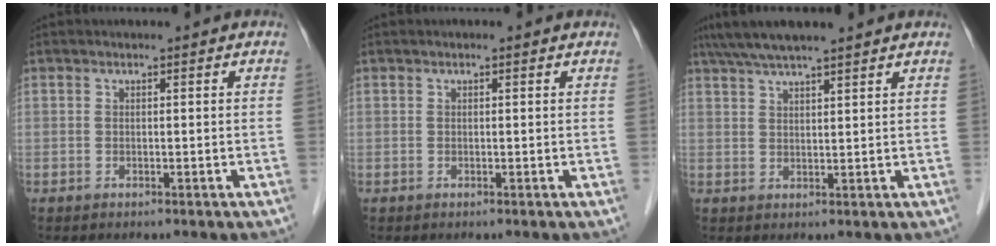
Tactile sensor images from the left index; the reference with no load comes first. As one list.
[{"total": 0.0}, {"total": 8.9, "force": [7.5, 0.4, 4.9], "torque": [-0.081, 0.043, 0.114]}]